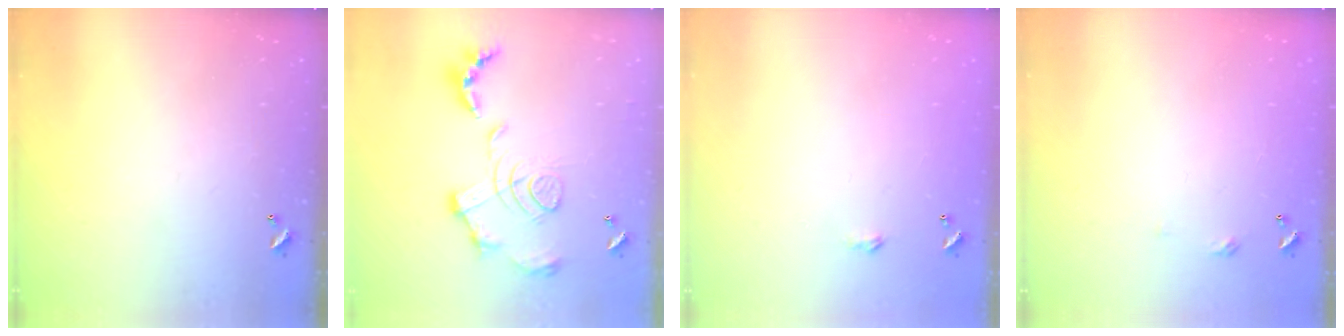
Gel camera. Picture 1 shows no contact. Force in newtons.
{"total": 1.7, "press": 1.1, "slide": 1.3}
{"total": 1.8, "press": 1.8, "slide": 0.3}
{"total": 2.7, "press": 2.6, "slide": 0.4}